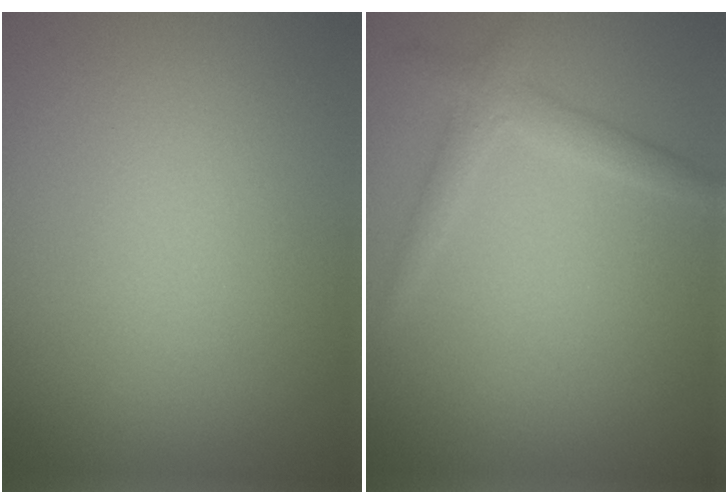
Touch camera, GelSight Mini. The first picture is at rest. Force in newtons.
{"total": 2.0, "press": 2.0, "slide": 0.1}